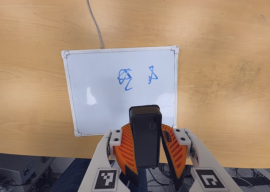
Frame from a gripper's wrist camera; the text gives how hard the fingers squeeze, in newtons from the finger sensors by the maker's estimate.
{"total": 7.7, "left": 8.7, "right": 6.7}